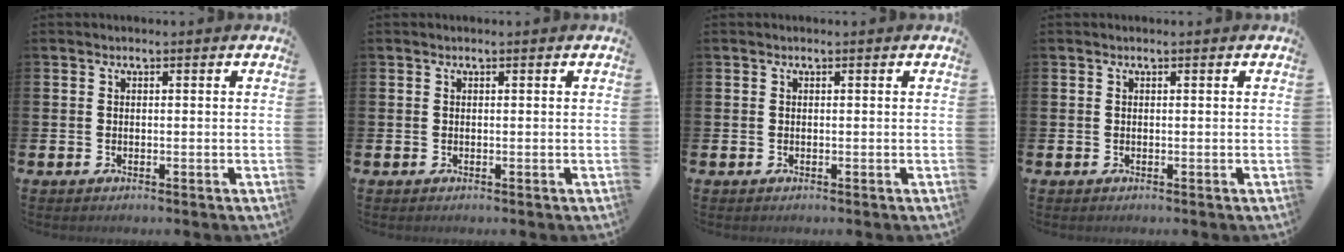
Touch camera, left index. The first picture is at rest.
{"total": 0.0}
{"total": 0.0}
{"total": 0.0}